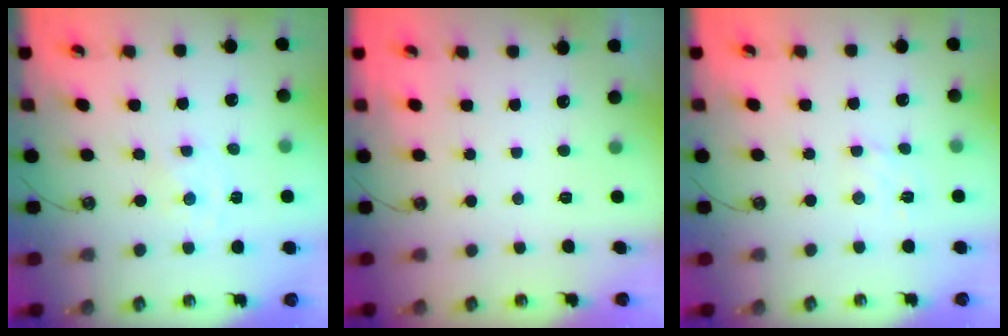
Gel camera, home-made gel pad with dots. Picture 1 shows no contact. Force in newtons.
{"total": 0.0}
{"total": 2.9, "press": 2.8, "slide": 0.7}